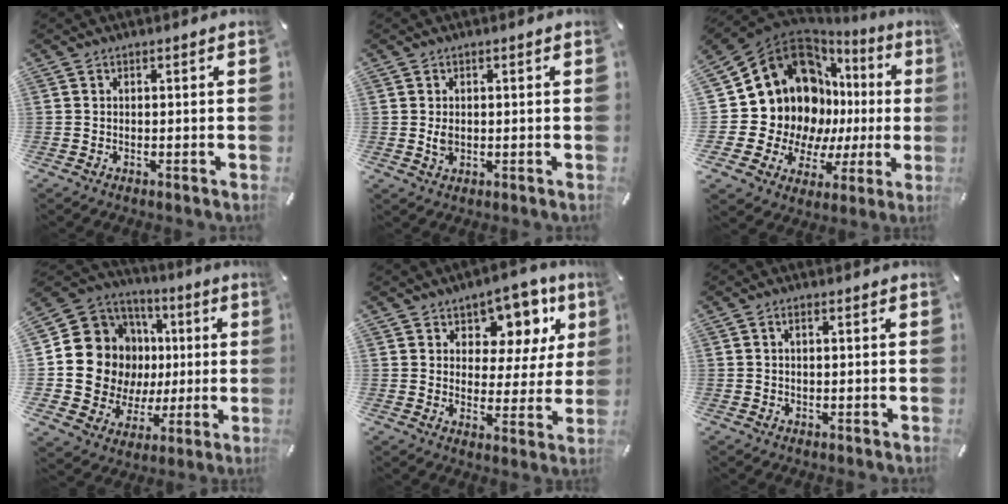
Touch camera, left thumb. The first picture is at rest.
{"total": 2.2, "force": [0.1, 1.7, 1.4], "torque": [-0.021, 0.000, -0.001]}
{"total": 22.1, "force": [6.8, 16.5, 13.0], "torque": [-0.225, -0.077, 0.152]}
{"total": 15.7, "force": [1.4, 14.6, 5.4], "torque": [-0.086, -0.021, 0.057]}
{"total": 11.0, "force": [7.0, 7.0, 4.7], "torque": [-0.066, -0.052, 0.123]}
{"total": 1.4, "force": [0.3, 0.7, 1.2], "torque": [-0.026, 0.005, 0.004]}